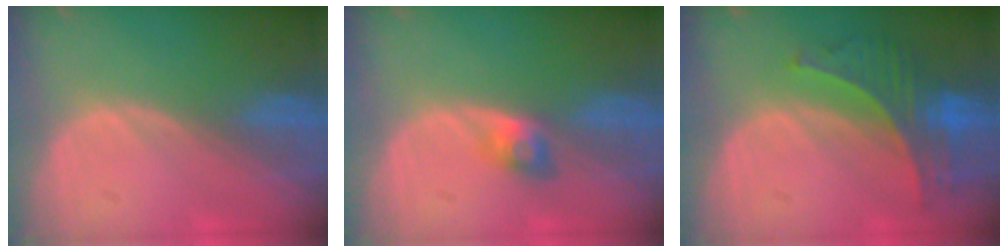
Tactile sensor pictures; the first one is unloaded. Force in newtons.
{"total": 2.5, "press": 2.4, "slide": 0.8}
{"total": 6.9, "press": 6.3, "slide": 2.9}